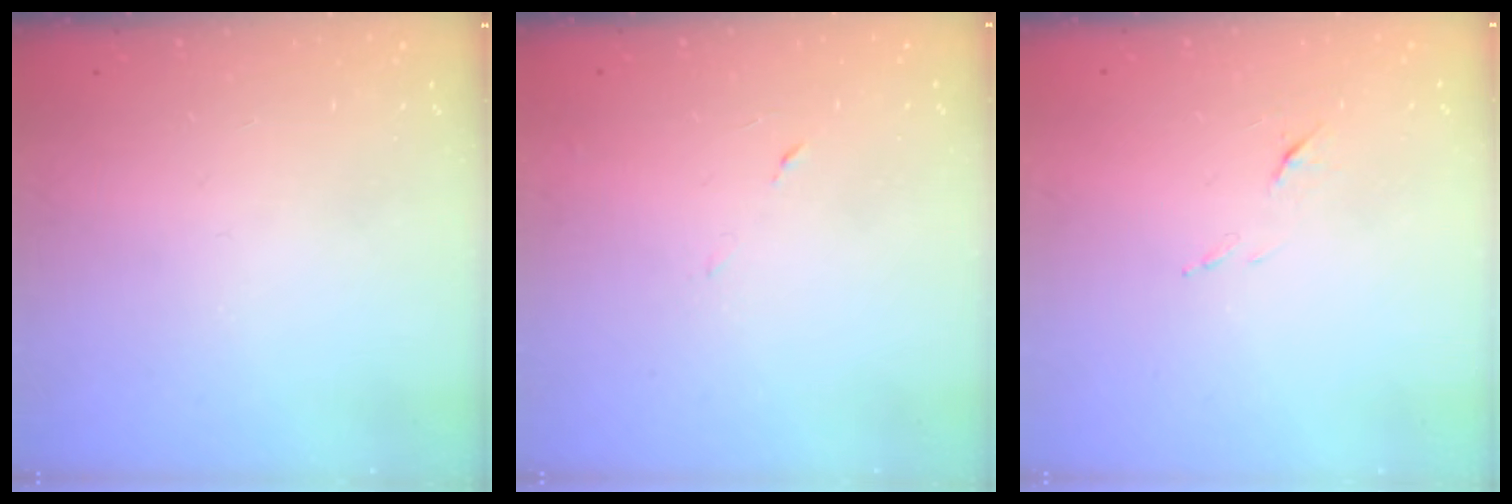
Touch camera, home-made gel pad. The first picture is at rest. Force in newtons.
{"total": 5.3, "press": 5.3, "slide": 0.6}
{"total": 6.1, "press": 6.0, "slide": 0.7}